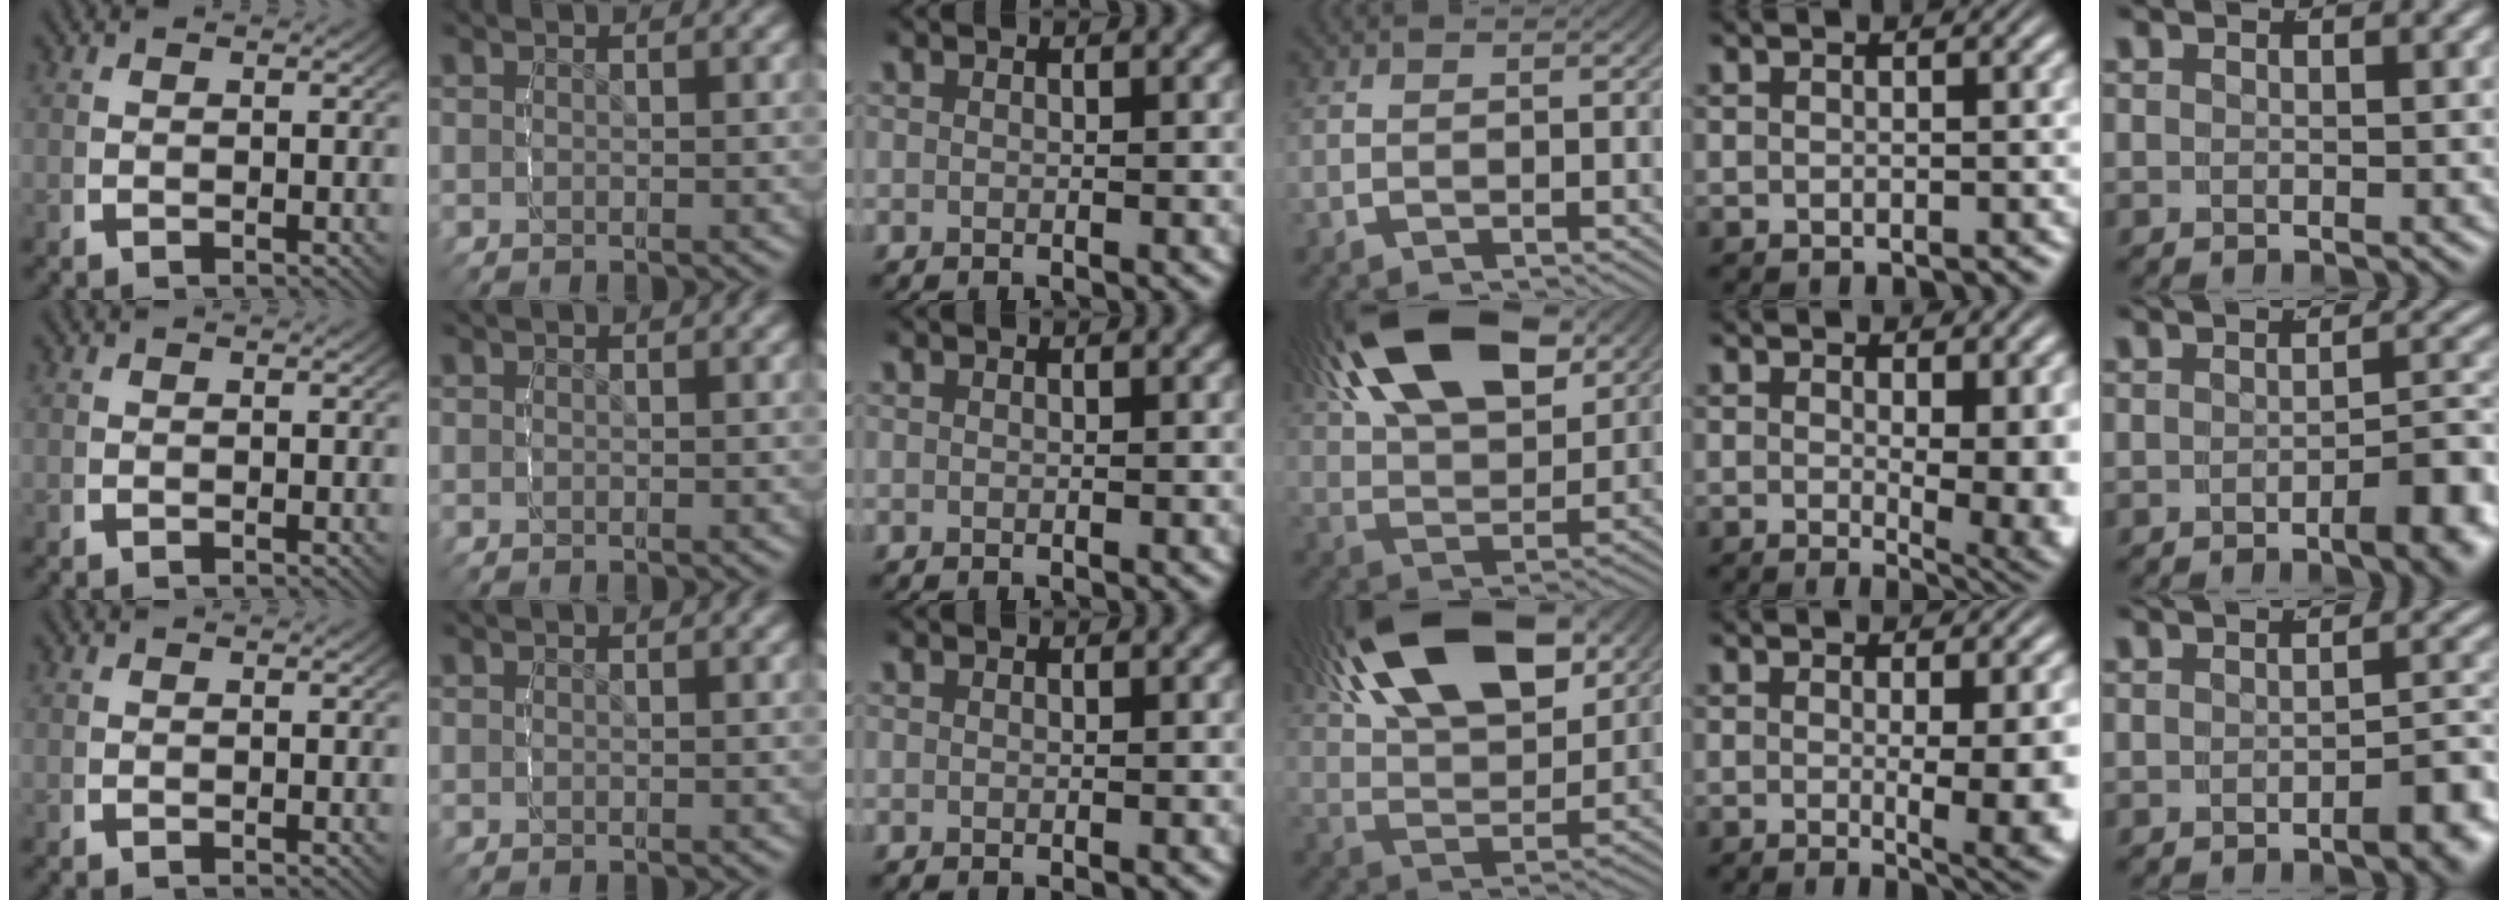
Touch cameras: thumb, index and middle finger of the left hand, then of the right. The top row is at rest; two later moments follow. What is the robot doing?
{"motion": "lift_and_place", "object": "screwdriver"}